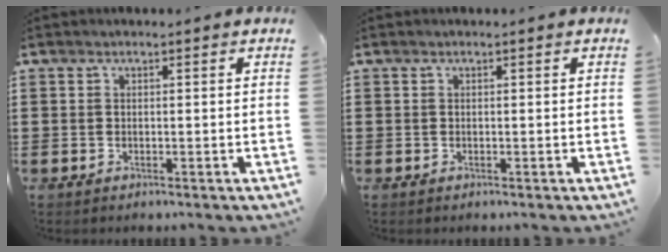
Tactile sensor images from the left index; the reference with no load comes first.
{"total": 0.0}